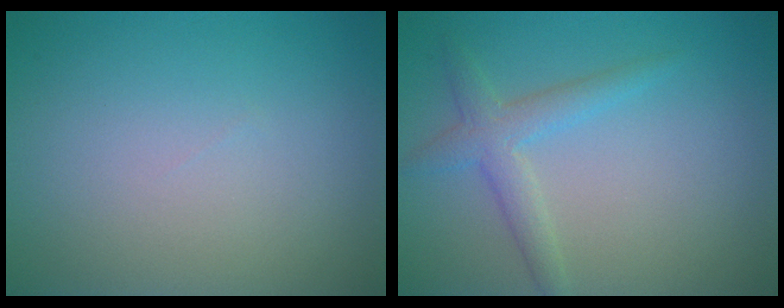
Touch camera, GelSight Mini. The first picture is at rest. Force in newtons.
{"total": 2.6, "press": 2.6, "slide": 0.1}